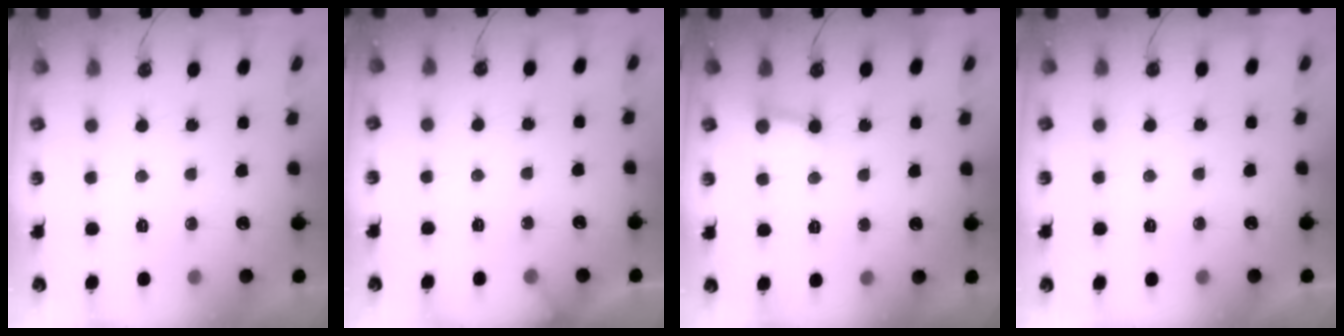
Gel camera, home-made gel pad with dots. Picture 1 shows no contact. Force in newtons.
{"total": 1.7, "press": 1.7, "slide": 0.1}
{"total": 4.7, "press": 4.6, "slide": 0.9}
{"total": 0.0}